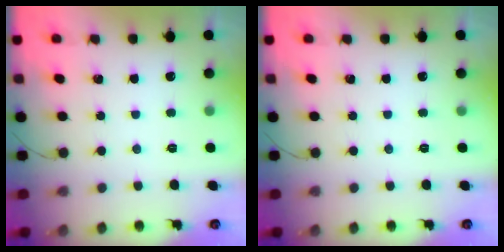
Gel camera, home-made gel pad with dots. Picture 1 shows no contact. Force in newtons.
{"total": 0.0}